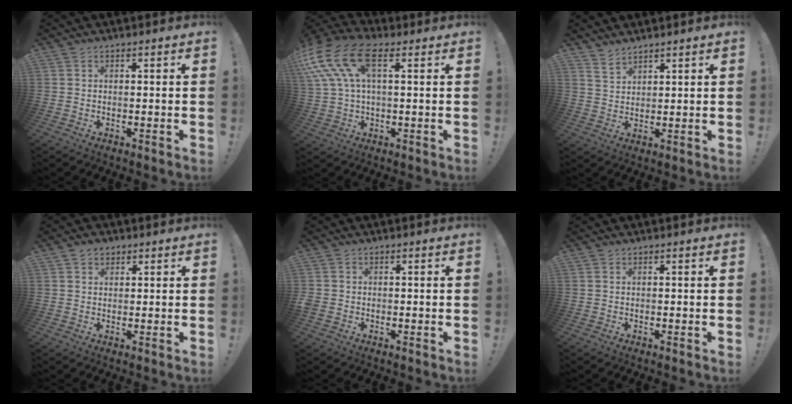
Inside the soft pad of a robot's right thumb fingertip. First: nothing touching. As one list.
[{"total": 15.8, "force": [6.0, 8.3, 12.0], "torque": [-0.253, -0.009, 0.112]}, {"total": 3.6, "force": [3.4, 1.1, 0.8], "torque": [-0.015, -0.024, 0.064]}, {"total": 2.8, "force": [1.6, 2.1, 0.9], "torque": [-0.012, -0.003, 0.029]}, {"total": 2.0, "force": [-0.4, 1.8, 0.8], "torque": [-0.020, 0.007, -0.004]}, {"total": 0.0}]